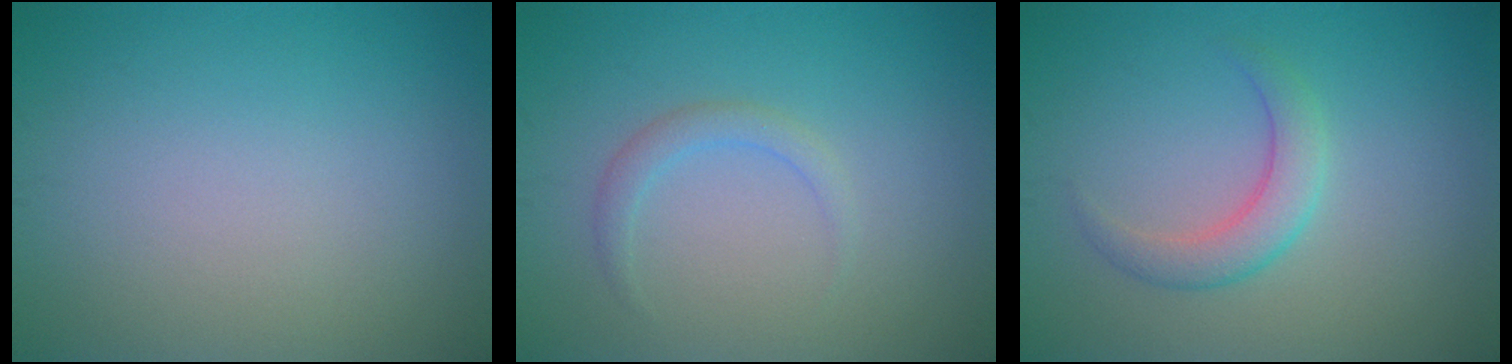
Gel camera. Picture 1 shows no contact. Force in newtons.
{"total": 1.5, "press": 1.5, "slide": 0.1}
{"total": 2.7, "press": 2.7, "slide": 0.1}